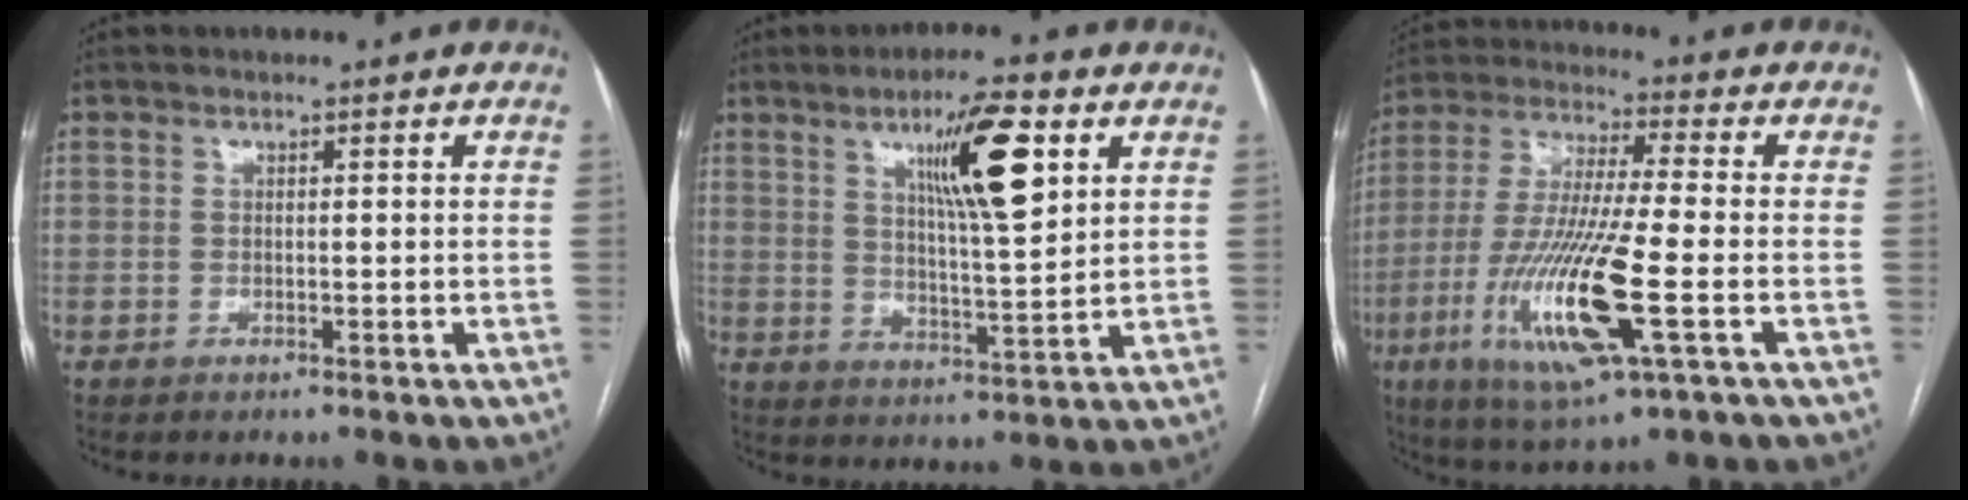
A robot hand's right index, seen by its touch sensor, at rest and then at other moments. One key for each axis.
{"total": 11.8, "fx": 5.2, "fy": 1.5, "fz": 10.5, "tx": -0.173, "ty": 0.001, "tz": 0.086}
{"total": 16.8, "fx": -5.1, "fy": 1.2, "fz": 16.0, "tx": -0.333, "ty": -0.027, "tz": -0.091}